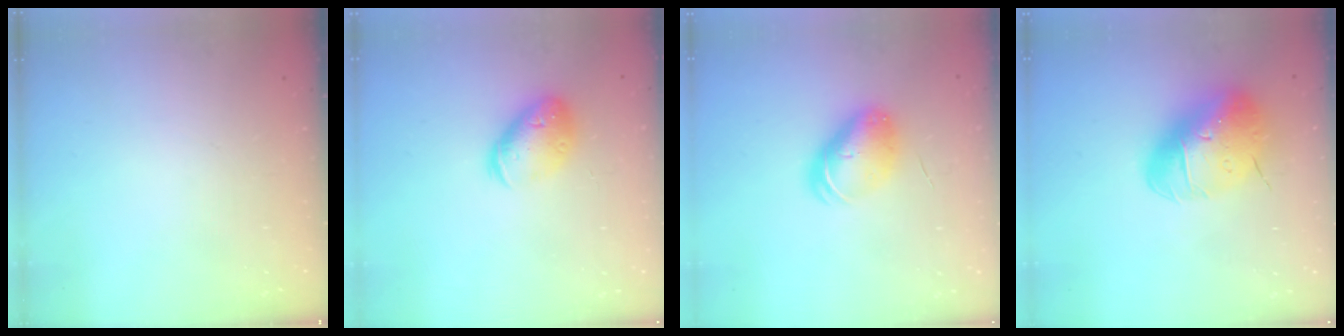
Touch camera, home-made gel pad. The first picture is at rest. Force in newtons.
{"total": 15.0, "press": 14.8, "slide": 2.2}
{"total": 9.0, "press": 8.9, "slide": 1.5}
{"total": 20.4, "press": 20.2, "slide": 3.2}